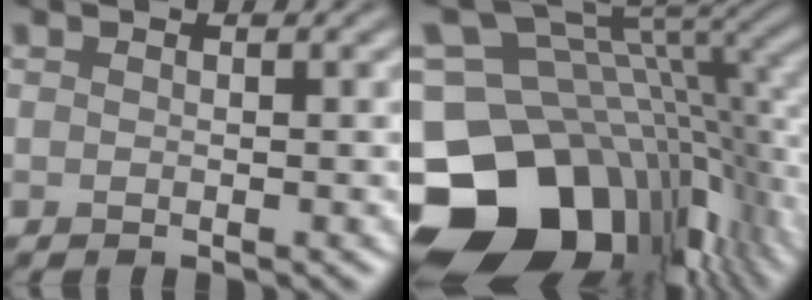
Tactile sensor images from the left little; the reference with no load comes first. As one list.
[{"total": 17.7, "force": [-6.4, 12.4, 10.9], "torque": [-0.195, -0.002, -0.086]}]